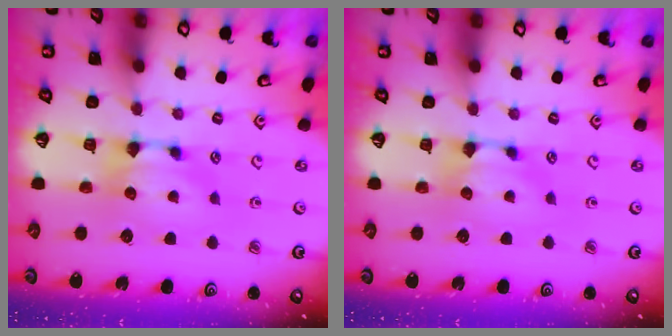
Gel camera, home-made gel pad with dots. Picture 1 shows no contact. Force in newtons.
{"total": 0.0}